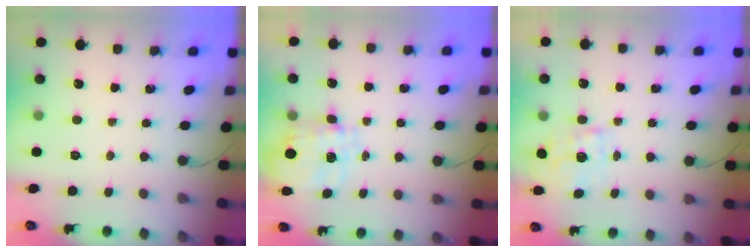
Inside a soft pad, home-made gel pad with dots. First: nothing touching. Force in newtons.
{"total": 3.5, "press": 3.3, "slide": 1.0}
{"total": 1.1, "press": 1.0, "slide": 0.5}